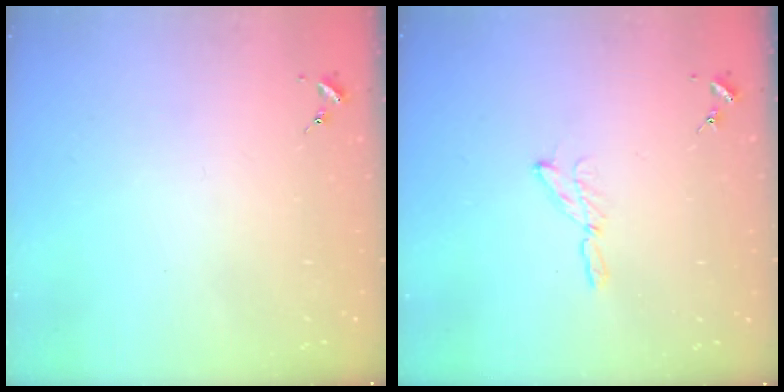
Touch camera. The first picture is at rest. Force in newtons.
{"total": 3.9, "press": 3.9, "slide": 0.4}